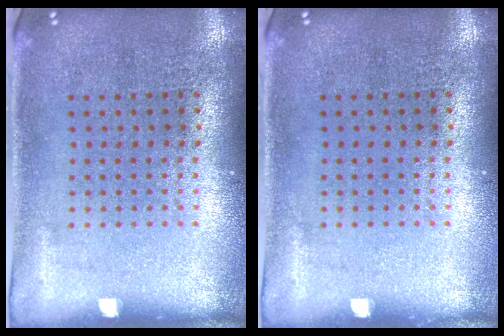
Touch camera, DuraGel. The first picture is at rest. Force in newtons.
{"total": 0.0}